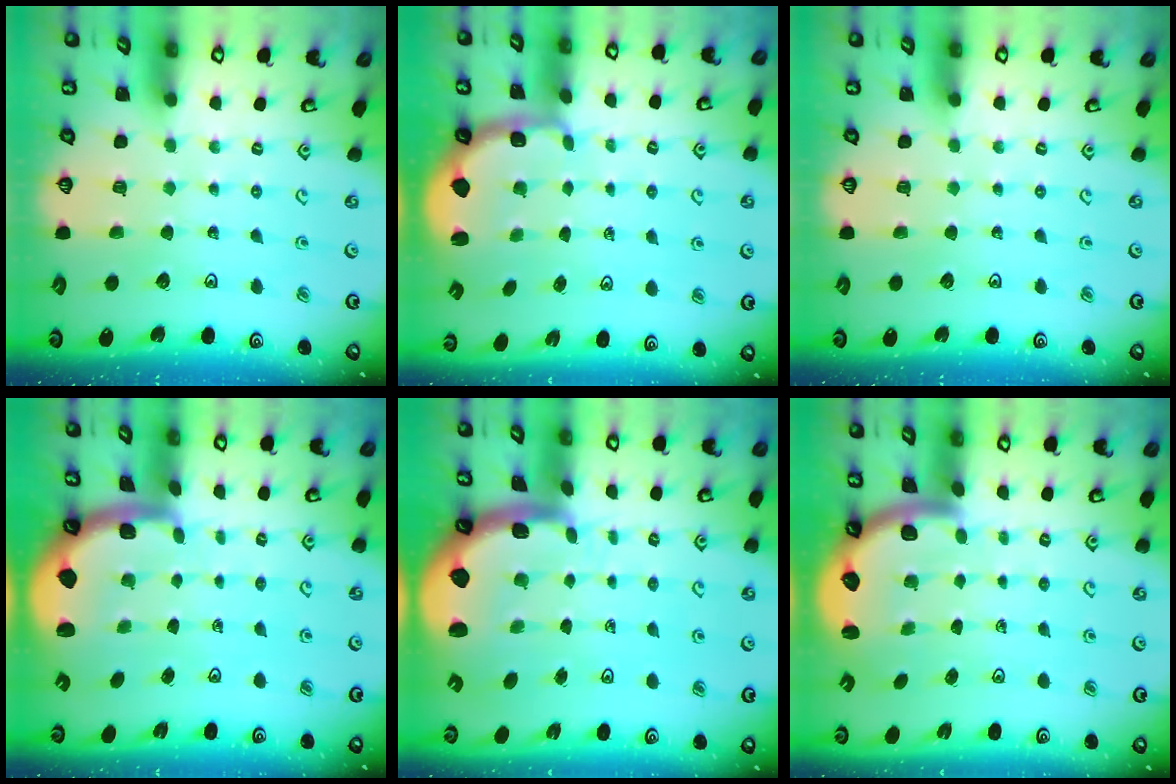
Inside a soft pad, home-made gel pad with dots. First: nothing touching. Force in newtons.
{"total": 2.2, "press": 1.5, "slide": 1.6}
{"total": 0.0}
{"total": 1.7, "press": 1.6, "slide": 0.3}
{"total": 3.8, "press": 3.2, "slide": 2.1}
{"total": 2.8, "press": 2.8, "slide": 0.5}